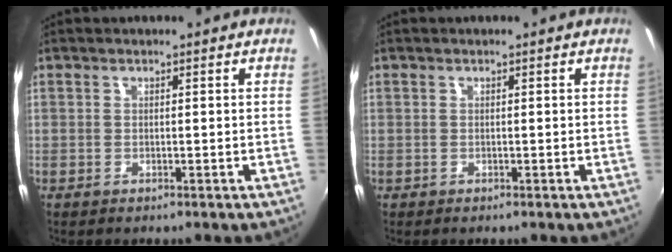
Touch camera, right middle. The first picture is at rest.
{"total": 0.0}